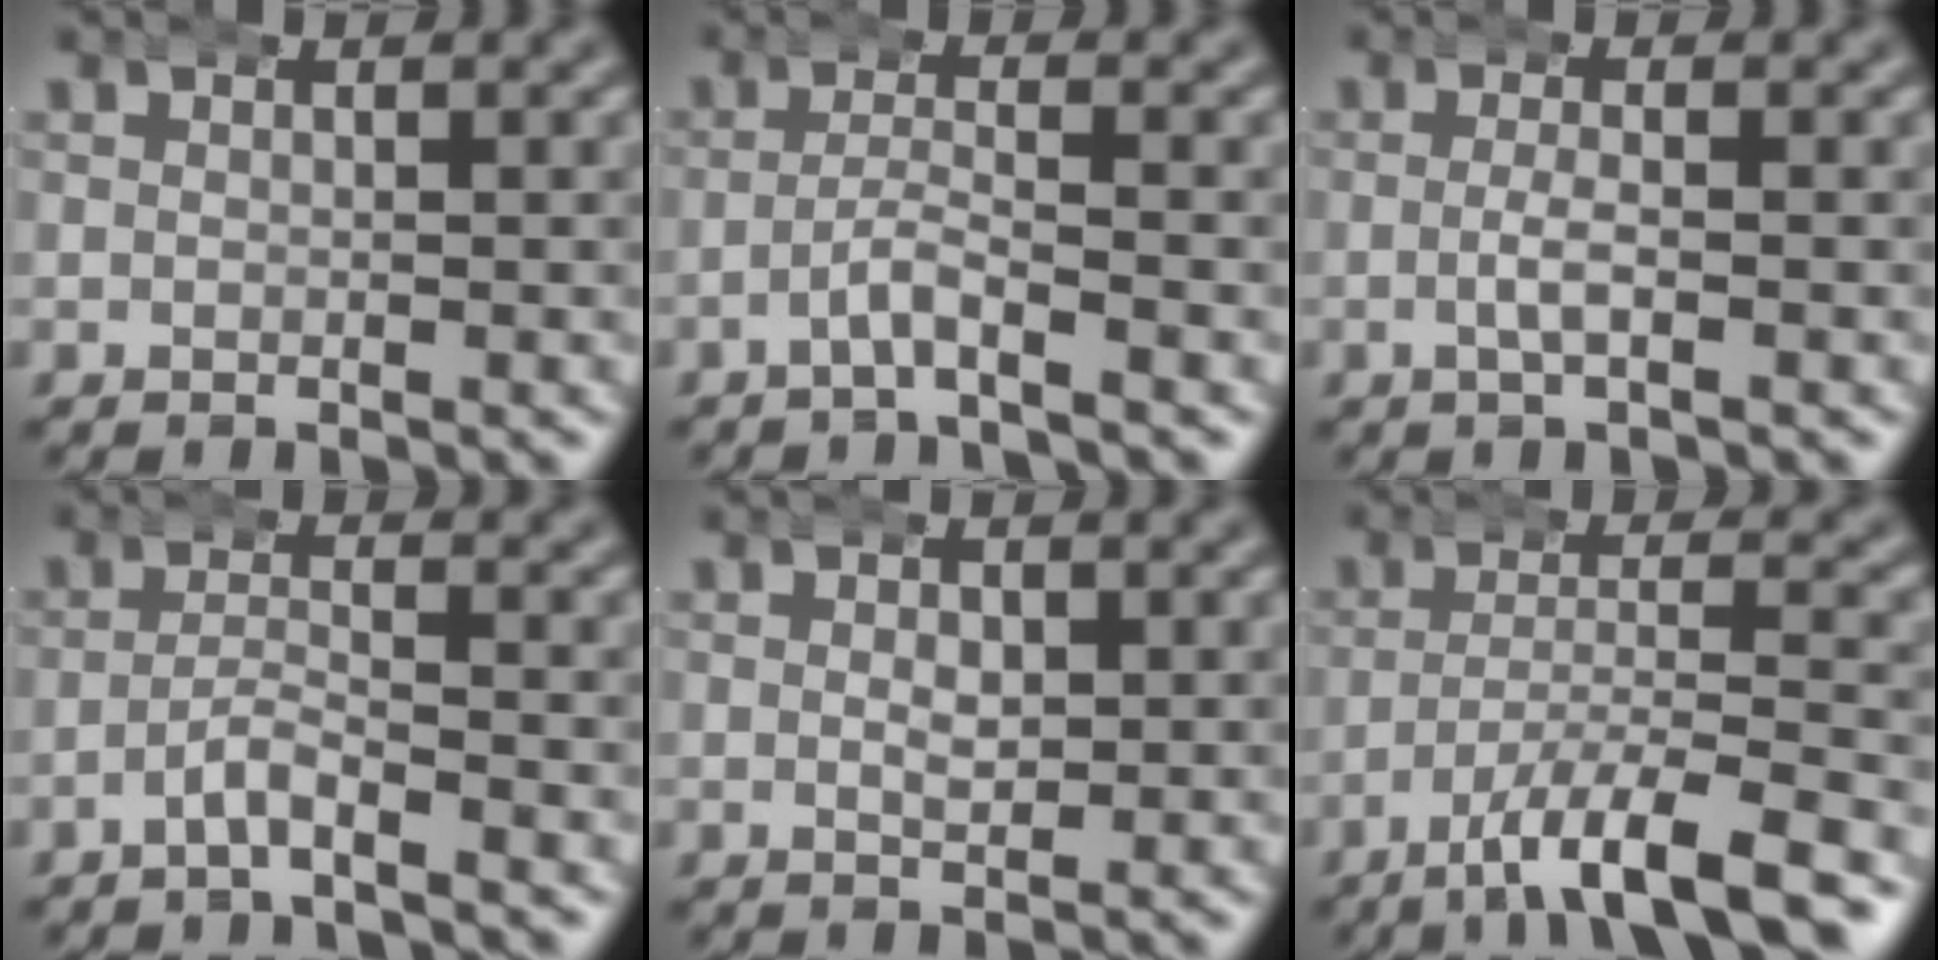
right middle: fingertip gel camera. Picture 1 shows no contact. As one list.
[{"total": 2.4, "force": [-2.0, -0.2, 1.4], "torque": [-0.019, 0.006, -0.040]}, {"total": 1.9, "force": [-0.7, 0.1, 1.7], "torque": [-0.029, 0.000, -0.014]}, {"total": 2.3, "force": [-1.9, 0.1, 1.3], "torque": [-0.017, 0.006, -0.041]}, {"total": 1.9, "force": [0.0, 1.2, 1.5], "torque": [-0.019, -0.003, -0.002]}, {"total": 6.5, "force": [-4.4, 1.1, 4.7], "torque": [-0.085, -0.007, -0.070]}]